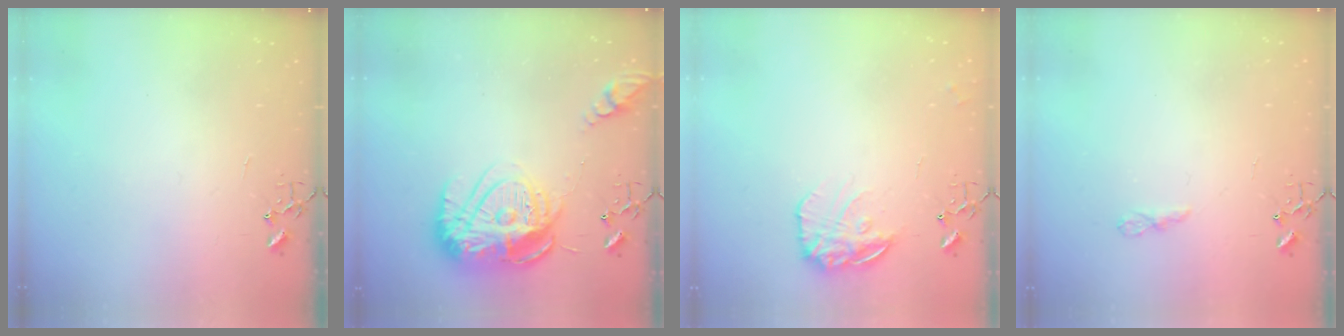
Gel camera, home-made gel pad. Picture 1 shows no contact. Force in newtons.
{"total": 18.0, "press": 17.9, "slide": 1.8}
{"total": 13.7, "press": 13.7, "slide": 0.9}
{"total": 4.8, "press": 4.7, "slide": 0.6}